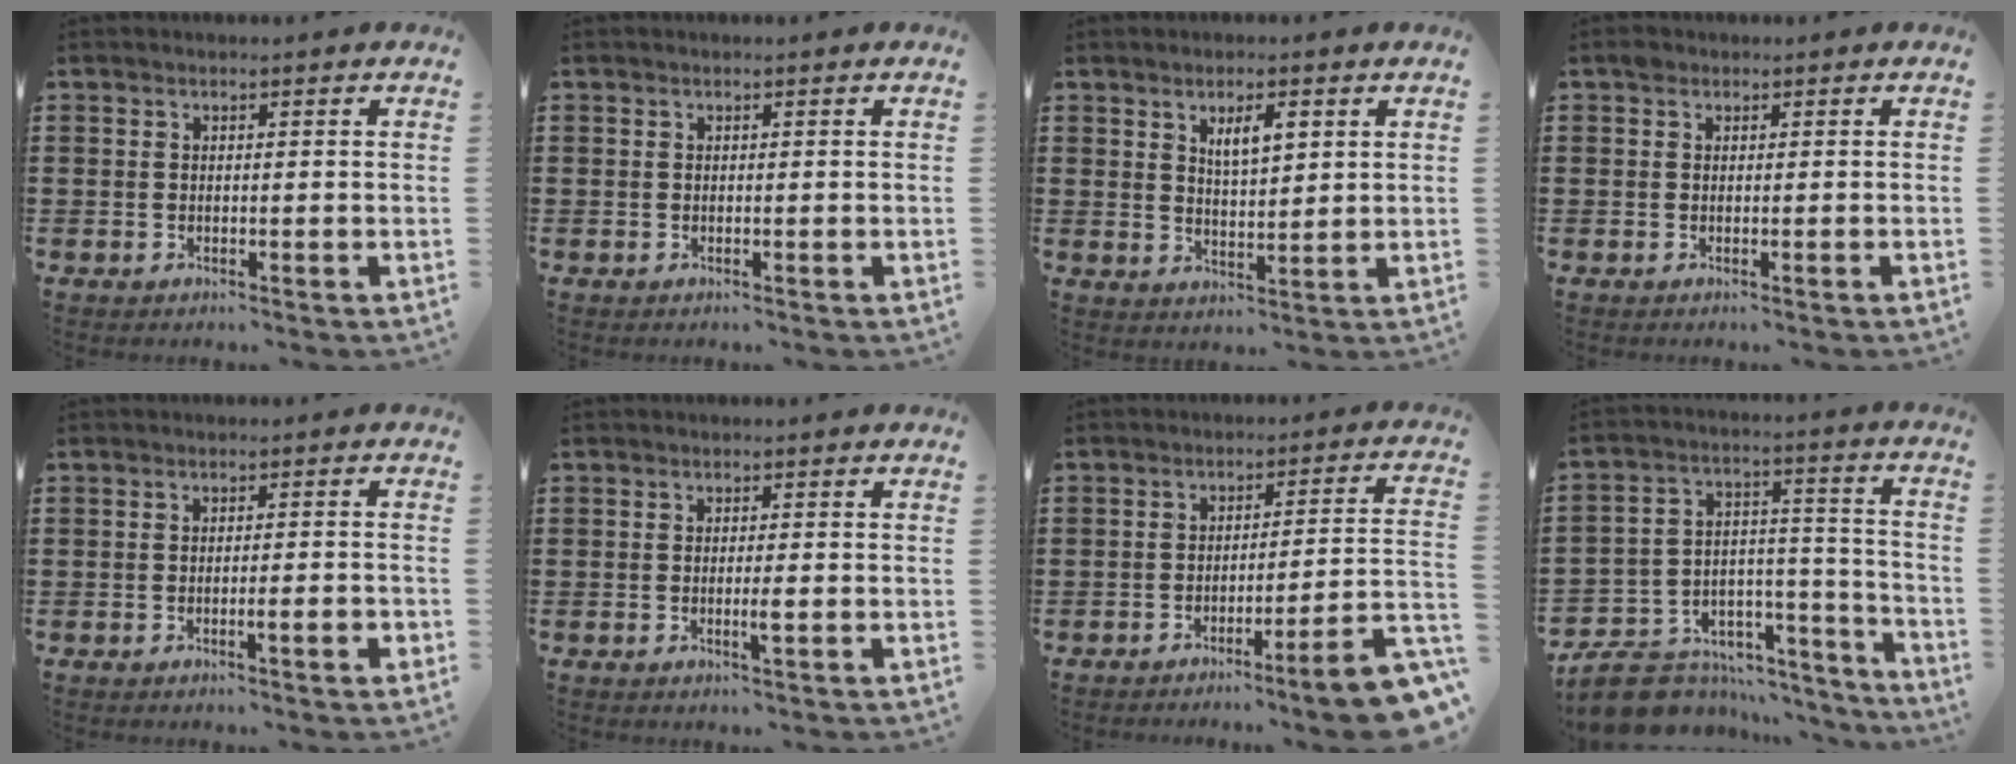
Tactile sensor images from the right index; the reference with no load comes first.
{"total": 0.0}
{"total": 3.9, "force": [1.9, 1.4, 3.1], "torque": [-0.050, 0.000, 0.027]}
{"total": 0.0}
{"total": 2.6, "force": [-0.9, 0.0, 2.4], "torque": [-0.039, -0.005, -0.016]}
{"total": 2.0, "force": [-0.5, 0.0, 1.9], "torque": [-0.033, -0.003, -0.010]}
{"total": 7.9, "force": [-5.4, -0.3, 5.7], "torque": [-0.090, -0.011, -0.103]}
{"total": 8.4, "force": [-7.1, 4.0, 1.8], "torque": [-0.039, 0.009, -0.129]}